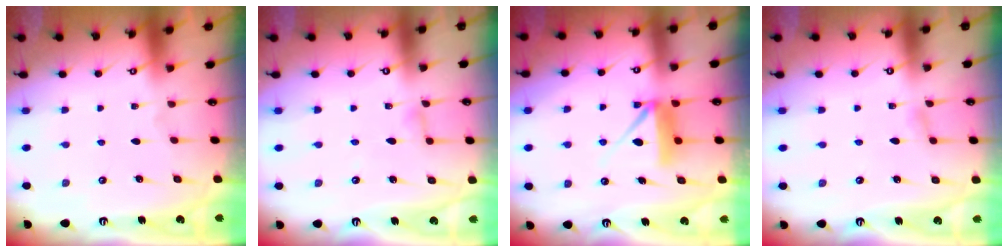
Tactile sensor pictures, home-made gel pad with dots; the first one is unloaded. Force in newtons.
{"total": 3.2, "press": 3.2, "slide": 0.3}
{"total": 10.1, "press": 10.1, "slide": 0.6}
{"total": 2.6, "press": 2.6, "slide": 0.3}